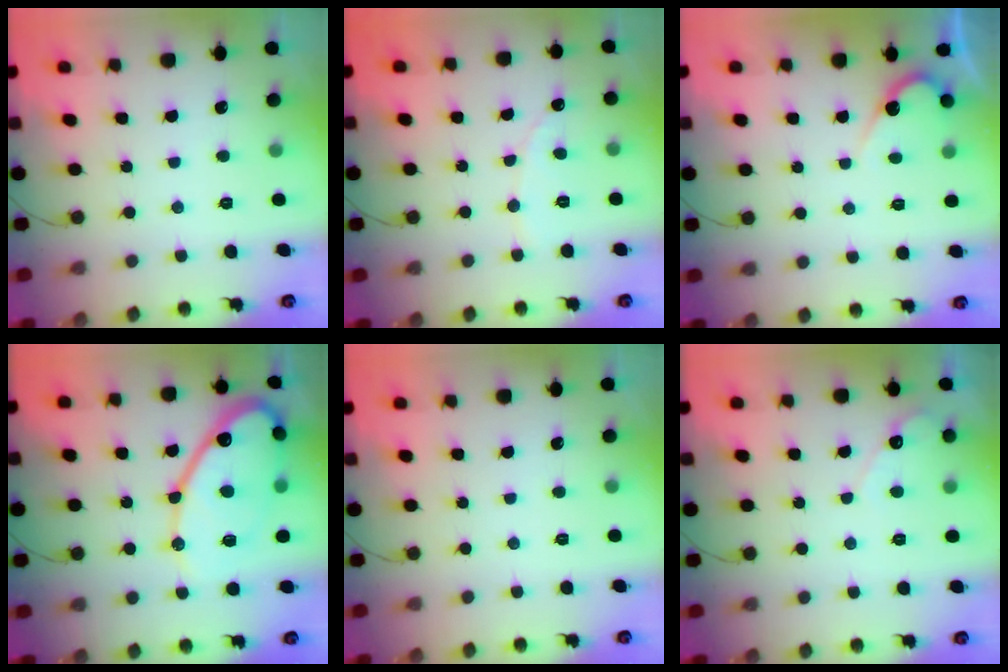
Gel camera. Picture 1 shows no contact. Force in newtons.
{"total": 1.9, "press": 1.9, "slide": 0.1}
{"total": 5.2, "press": 5.1, "slide": 0.3}
{"total": 18.3, "press": 18.2, "slide": 1.7}
{"total": 0.0}
{"total": 3.6, "press": 3.6, "slide": 0.1}